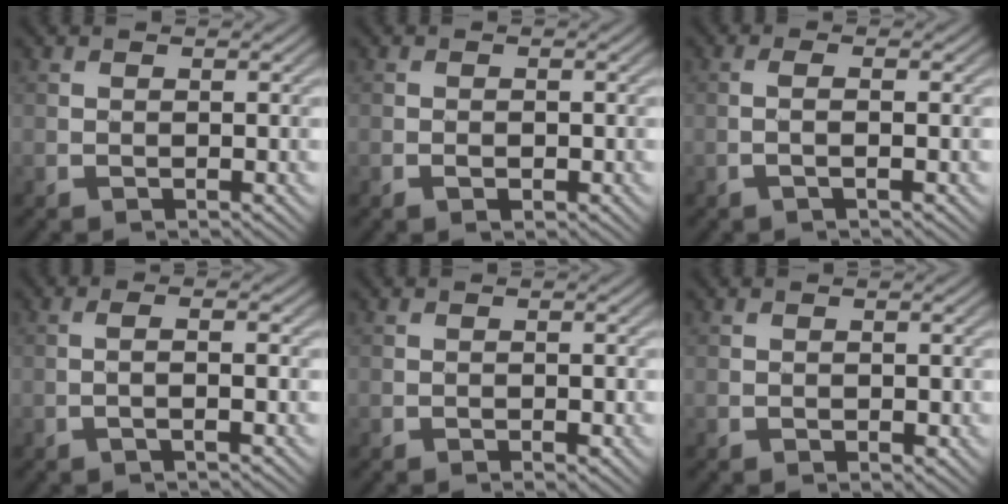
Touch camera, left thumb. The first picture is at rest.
{"total": 1.2, "force": [-0.5, 0.6, 0.9], "torque": [-0.018, 0.001, -0.012]}
{"total": 1.5, "force": [-0.3, 0.2, 1.5], "torque": [-0.030, 0.007, -0.015]}
{"total": 1.9, "force": [-0.4, 0.3, 1.9], "torque": [-0.034, 0.007, -0.016]}
{"total": 1.4, "force": [-0.6, 0.5, 1.2], "torque": [-0.017, 0.002, -0.010]}
{"total": 1.2, "force": [-0.3, 0.7, 0.9], "torque": [-0.013, -0.001, -0.003]}